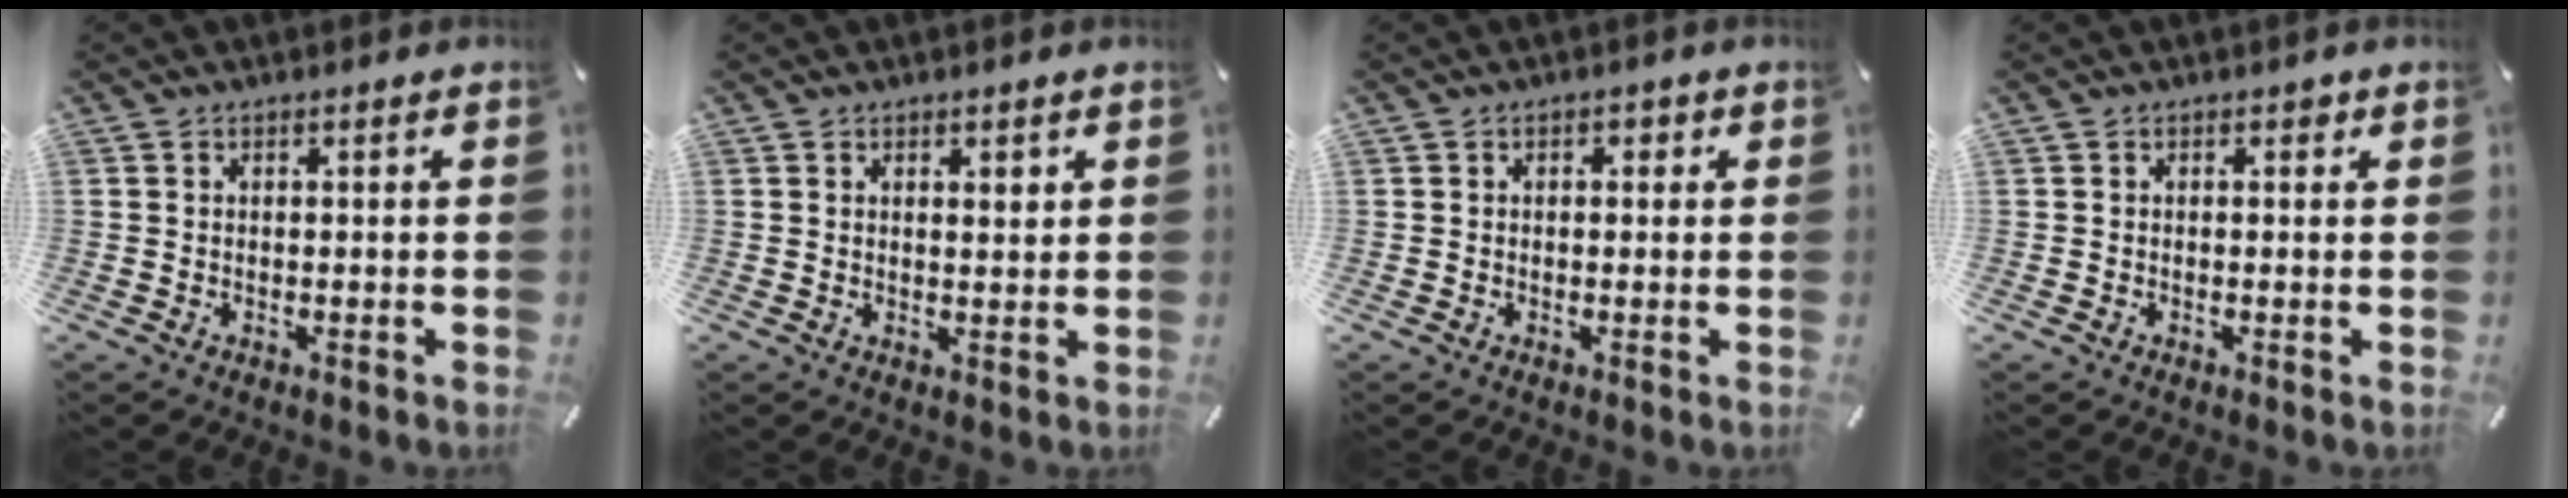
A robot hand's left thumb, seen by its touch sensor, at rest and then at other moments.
{"total": 1.8, "force": [1.3, 0.8, 1.0], "torque": [-0.012, -0.005, 0.023]}
{"total": 1.4, "force": [0.2, 1.0, 0.9], "torque": [-0.010, 0.004, 0.000]}
{"total": 1.1, "force": [0.4, 0.9, 0.6], "torque": [-0.004, 0.003, 0.004]}